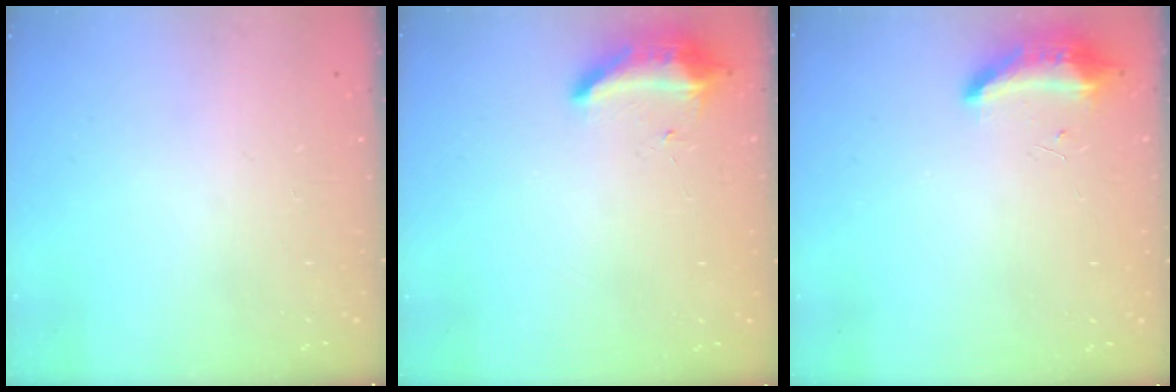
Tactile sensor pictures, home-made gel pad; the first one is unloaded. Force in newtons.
{"total": 8.2, "press": 8.2, "slide": 0.7}
{"total": 12.5, "press": 9.4, "slide": 8.2}